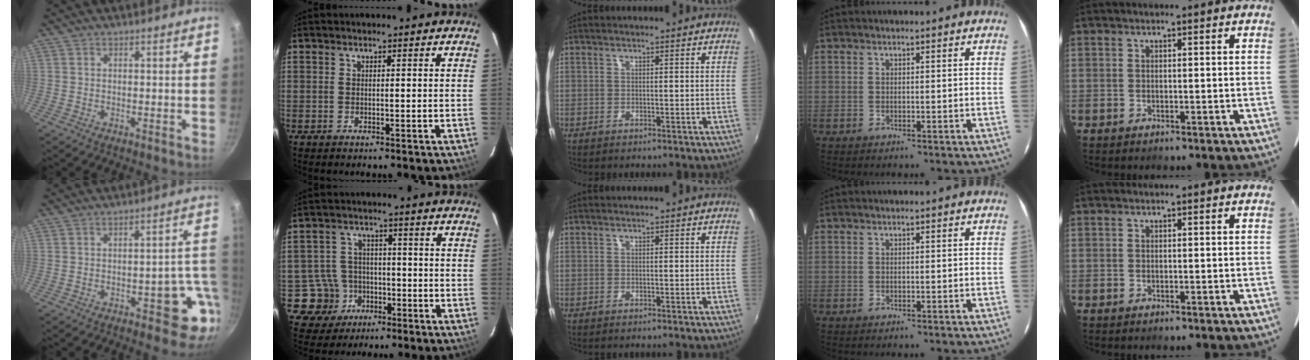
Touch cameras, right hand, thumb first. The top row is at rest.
{"thumb": {"total": 8.9, "force": [-3.2, 4.4, 7.1], "torque": [-0.024, 0.036, -0.038]}, "index": {"total": 7.6, "force": [-3.3, 6.9, 0.0], "torque": [-0.020, 0.028, -0.048]}}